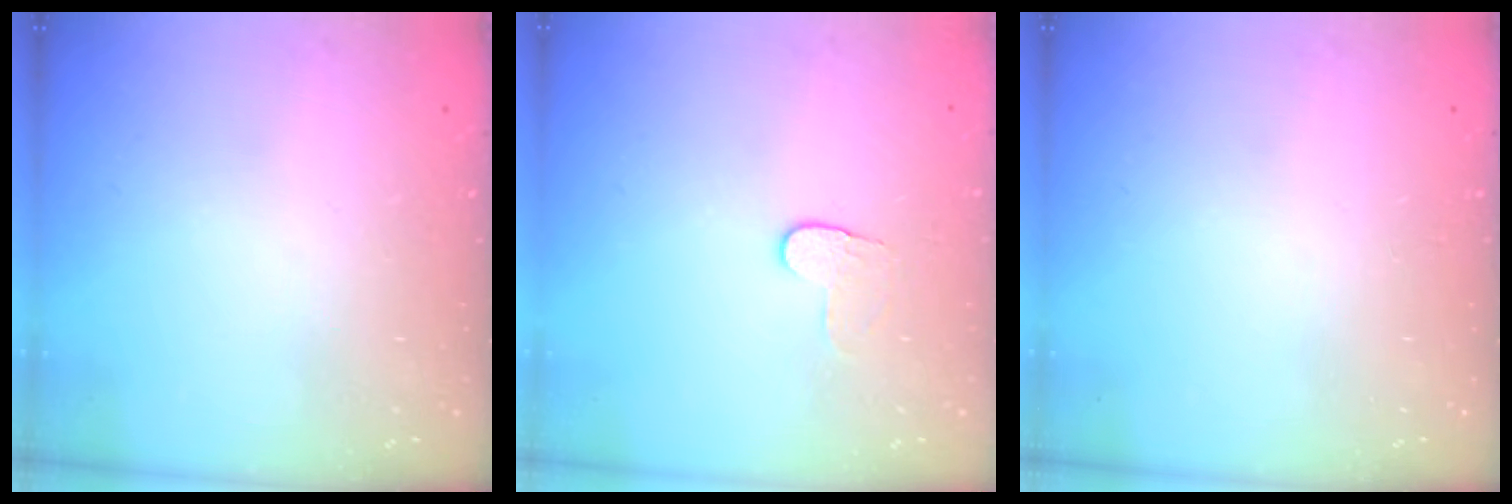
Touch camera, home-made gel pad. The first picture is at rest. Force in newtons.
{"total": 4.0, "press": 4.0, "slide": 0.5}
{"total": 0.0}